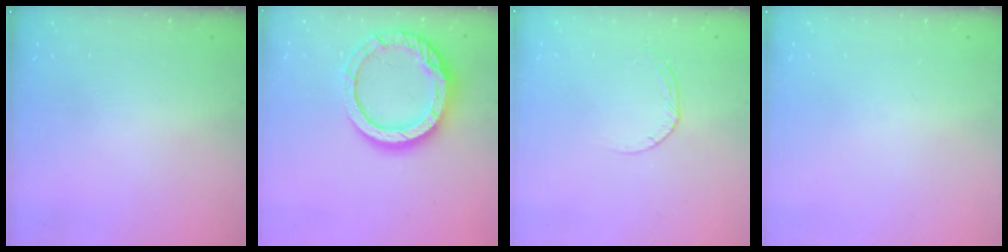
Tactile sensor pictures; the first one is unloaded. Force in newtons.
{"total": 17.0, "press": 16.9, "slide": 1.3}
{"total": 3.2, "press": 3.2, "slide": 0.3}
{"total": 0.0}